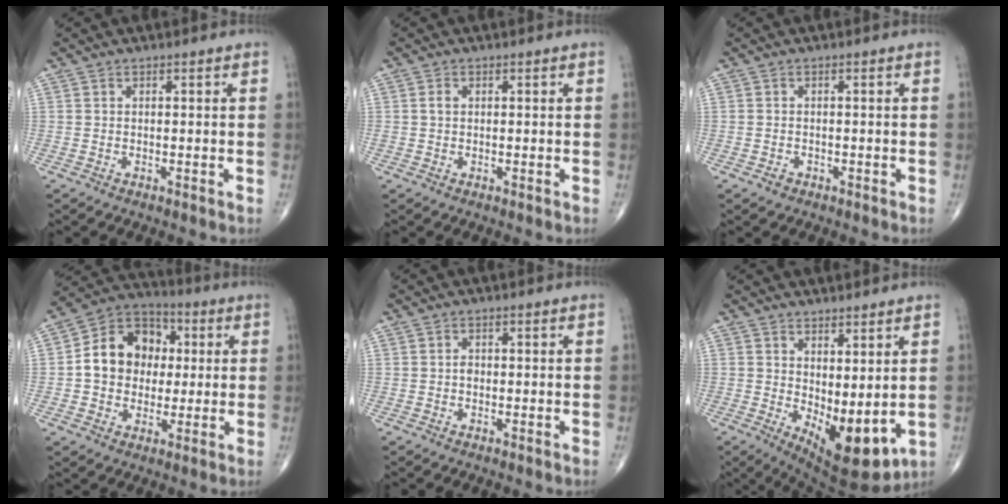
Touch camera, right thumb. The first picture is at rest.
{"total": 1.3, "force": [0.1, 1.0, 0.8], "torque": [-0.015, 0.003, 0.003]}
{"total": 1.3, "force": [-0.7, 1.0, 0.4], "torque": [-0.006, 0.004, -0.011]}
{"total": 13.9, "force": [1.1, 11.4, 7.9], "torque": [-0.089, 0.022, 0.011]}
{"total": 1.0, "force": [-0.2, 0.8, 0.6], "torque": [-0.006, 0.003, -0.007]}
{"total": 11.0, "force": [-0.3, 4.7, 9.9], "torque": [-0.135, -0.025, 0.015]}